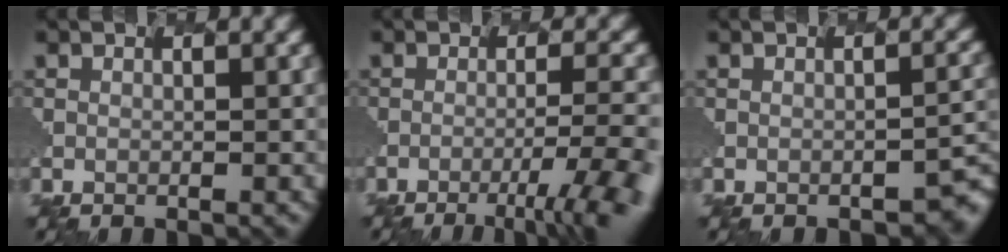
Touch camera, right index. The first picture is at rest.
{"total": 7.4, "force": [-4.1, 1.3, 6.1], "torque": [-0.089, -0.001, -0.055]}
{"total": 3.4, "force": [-1.6, 1.0, 2.8], "torque": [-0.041, -0.004, -0.016]}